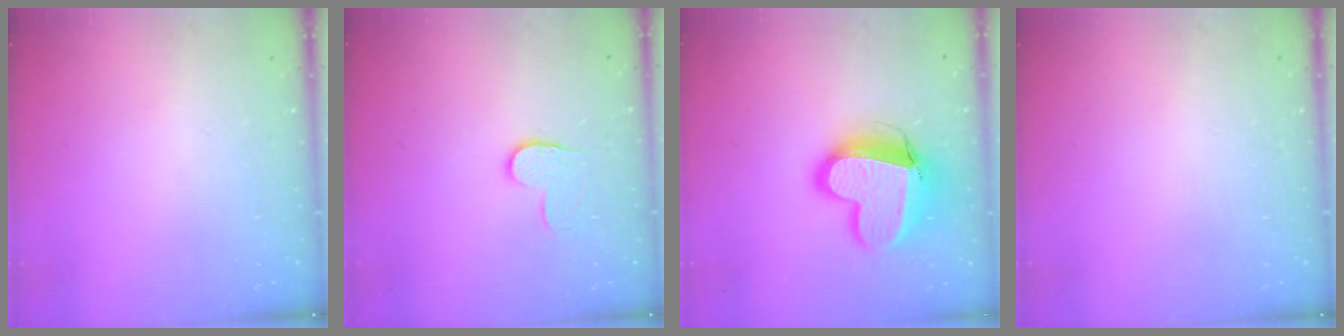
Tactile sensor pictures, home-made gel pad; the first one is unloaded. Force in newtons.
{"total": 6.2, "press": 6.2, "slide": 0.4}
{"total": 16.2, "press": 16.0, "slide": 2.1}
{"total": 0.0}